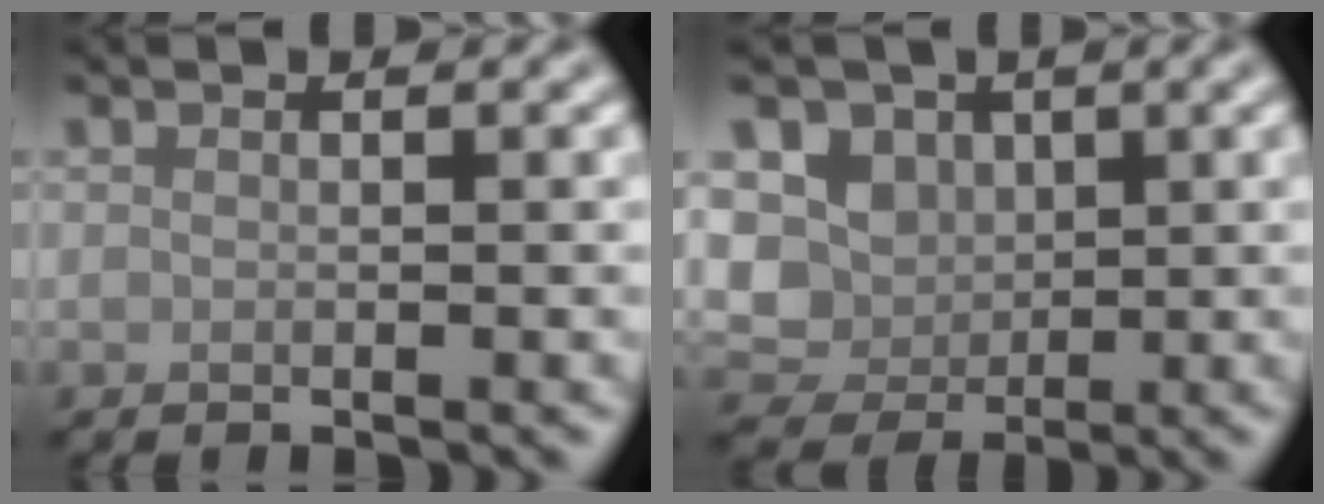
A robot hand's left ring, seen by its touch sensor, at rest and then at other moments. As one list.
[{"total": 6.3, "force": [0.8, 5.5, 3.0], "torque": [-0.046, 0.004, -0.010]}]